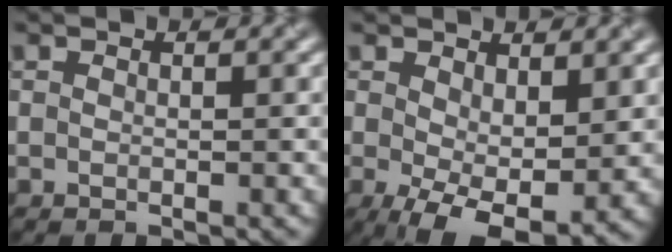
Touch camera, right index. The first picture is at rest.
{"total": 6.8, "force": [-0.8, 3.4, 5.9], "torque": [-0.116, -0.021, -0.001]}